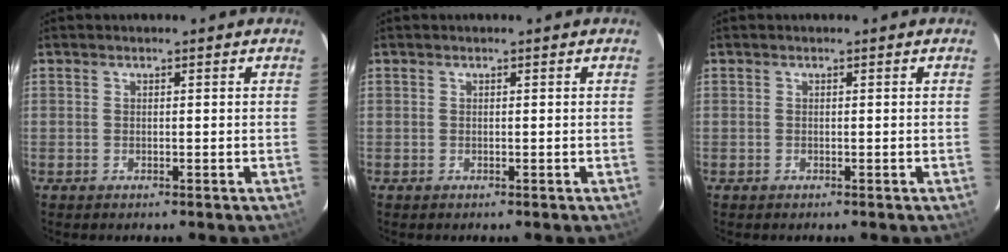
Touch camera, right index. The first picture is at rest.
{"total": 0.0}
{"total": 0.0}